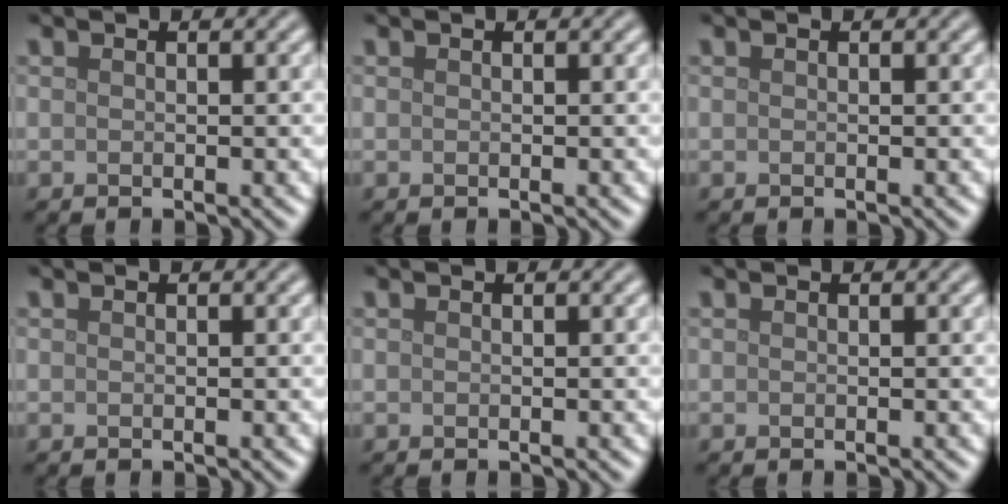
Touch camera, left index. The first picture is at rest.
{"total": 0.0}
{"total": 0.0}
{"total": 0.0}
{"total": 0.0}
{"total": 0.0}